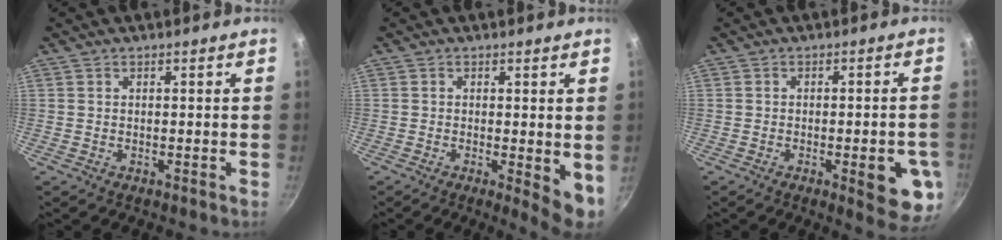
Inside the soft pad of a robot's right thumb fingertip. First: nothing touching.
{"total": 5.6, "force": [-0.3, 1.9, 5.3], "torque": [-0.062, -0.011, -0.003]}
{"total": 9.6, "force": [-2.8, 2.9, 8.7], "torque": [-0.084, 0.007, -0.032]}